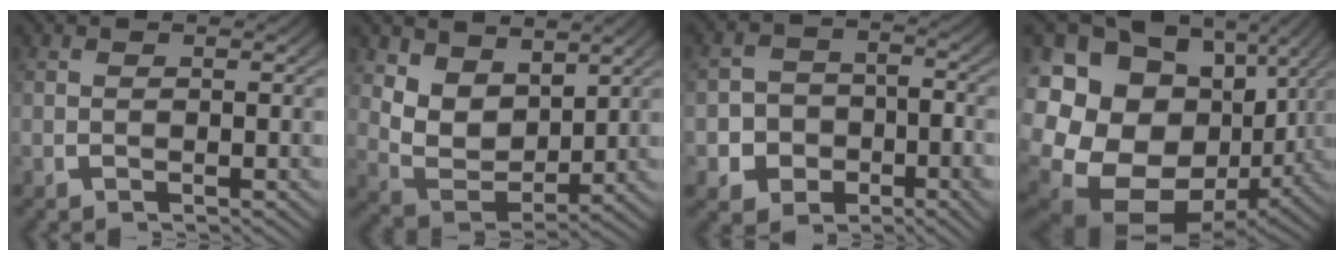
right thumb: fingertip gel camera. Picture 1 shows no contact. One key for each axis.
{"total": 5.9, "fx": 1.4, "fy": 4.0, "fz": 4.2, "tx": -0.095, "ty": -0.029, "tz": 0.036}
{"total": 7.3, "fx": -2.5, "fy": 6.3, "fz": 2.8, "tx": -0.052, "ty": -0.027, "tz": -0.036}
{"total": 25.0, "fx": -2.0, "fy": 19.3, "fz": 15.7, "tx": -0.325, "ty": -0.085, "tz": -0.004}